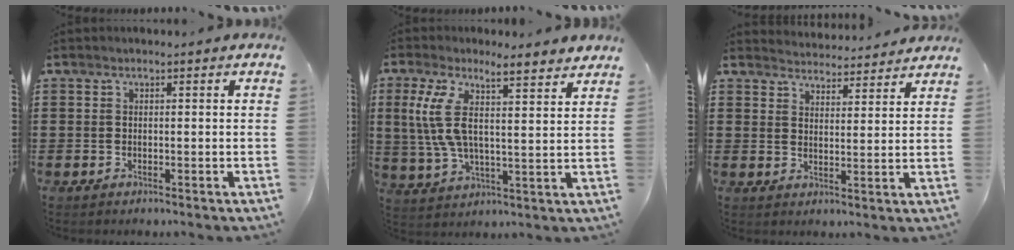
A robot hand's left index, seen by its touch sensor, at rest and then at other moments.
{"total": 8.2, "force": [5.4, 1.6, 6.0], "torque": [-0.136, -0.012, 0.095]}
{"total": 3.6, "force": [3.6, 0.0, -0.5], "torque": [-0.004, -0.022, 0.063]}